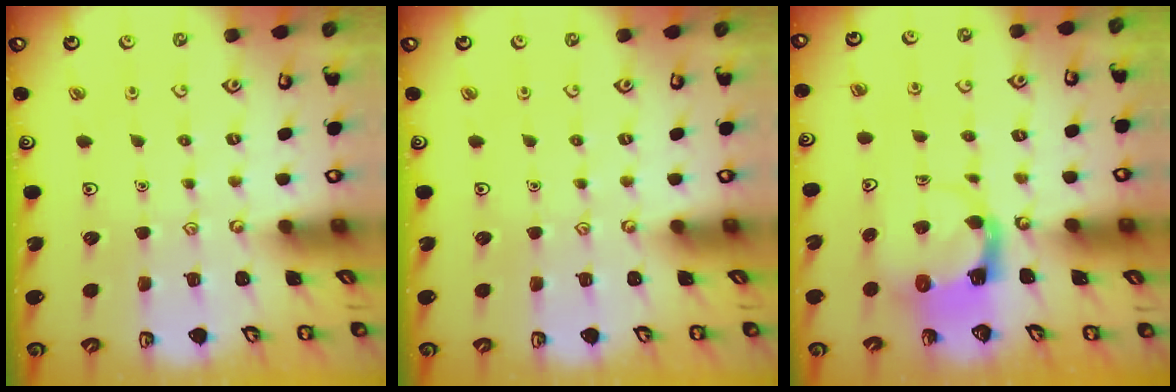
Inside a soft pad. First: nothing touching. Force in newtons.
{"total": 0.0}
{"total": 3.9, "press": 3.8, "slide": 0.6}